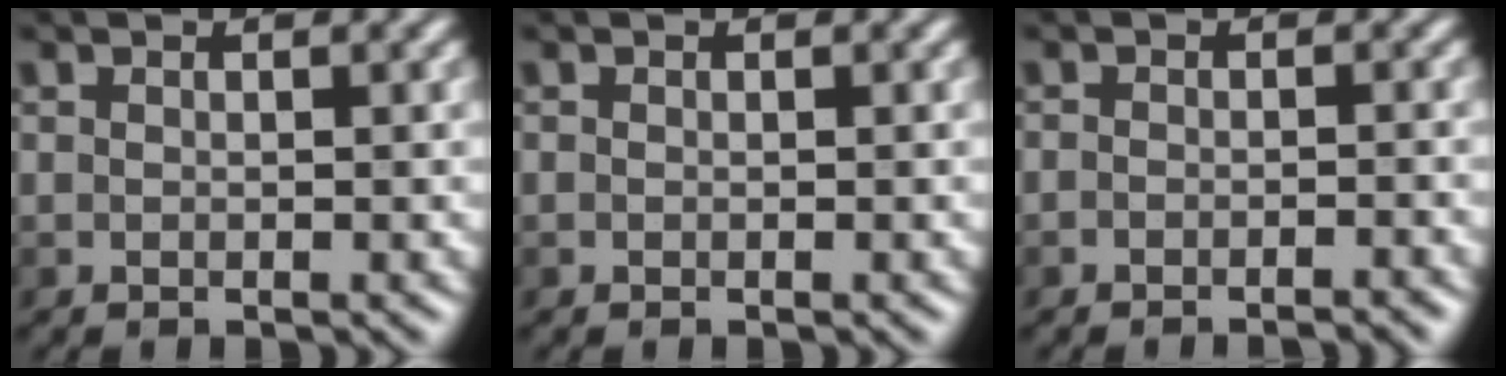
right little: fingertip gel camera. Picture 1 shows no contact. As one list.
[{"total": 0.0}, {"total": 2.0, "force": [-1.8, 0.2, 0.7], "torque": [-0.008, 0.007, -0.025]}]